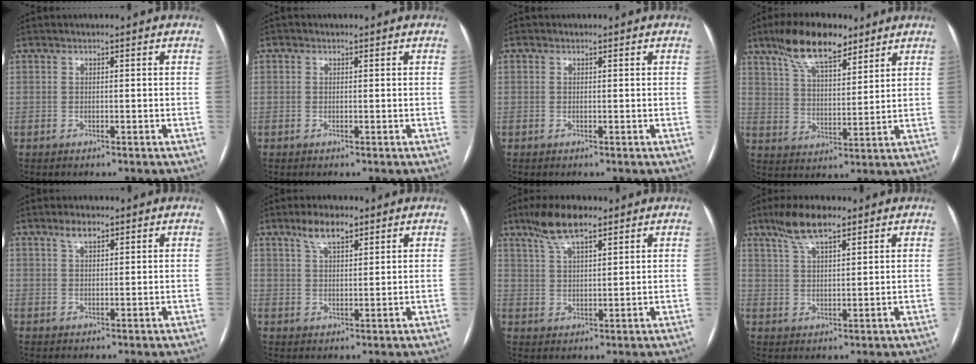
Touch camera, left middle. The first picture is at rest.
{"total": 0.0}
{"total": 0.0}
{"total": 11.5, "force": [8.3, 3.9, 7.0], "torque": [-0.129, 0.017, 0.149]}
{"total": 2.8, "force": [1.9, 1.0, 1.8], "torque": [-0.036, 0.008, 0.036]}
{"total": 7.5, "force": [5.2, 2.5, 4.8], "torque": [-0.092, 0.012, 0.095]}
{"total": 7.8, "force": [5.6, 1.9, 5.1], "torque": [-0.103, 0.015, 0.103]}
{"total": 7.3, "force": [5.2, 1.7, 4.8], "torque": [-0.099, 0.014, 0.097]}